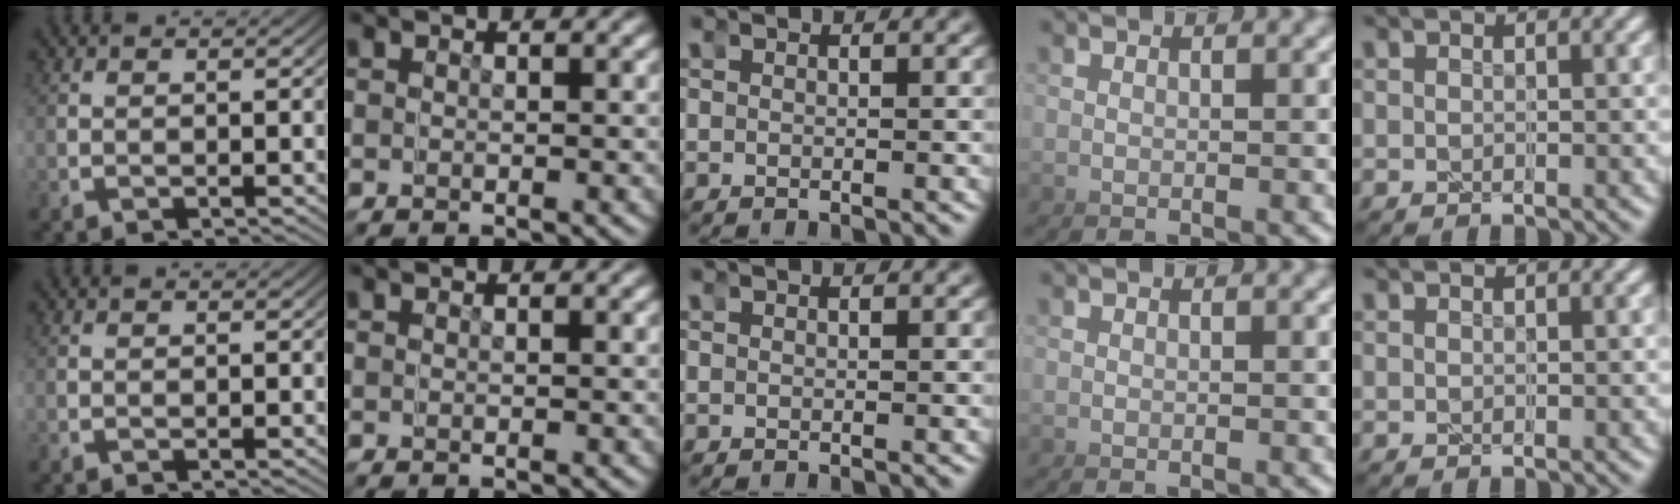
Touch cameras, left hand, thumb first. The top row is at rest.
{}